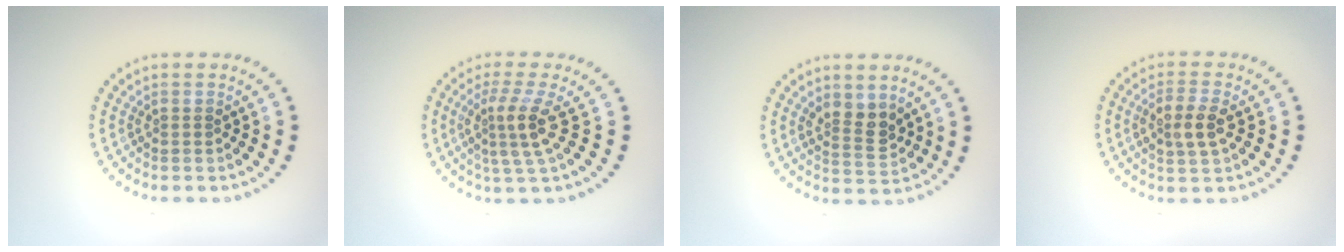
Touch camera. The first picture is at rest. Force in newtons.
{"total": 3.3, "press": 2.4, "slide": 2.3}
{"total": 2.6, "press": 2.4, "slide": 1.0}
{"total": 2.7, "press": 2.7, "slide": 0.6}